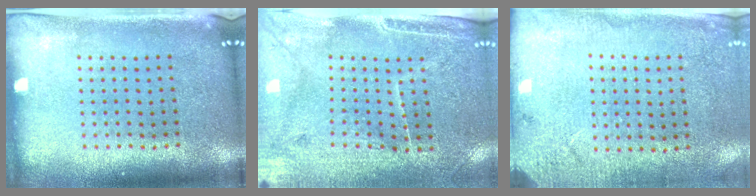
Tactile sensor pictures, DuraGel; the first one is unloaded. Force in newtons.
{"total": 3.2, "press": 2.9, "slide": 1.3}
{"total": 2.6, "press": 2.4, "slide": 1.1}